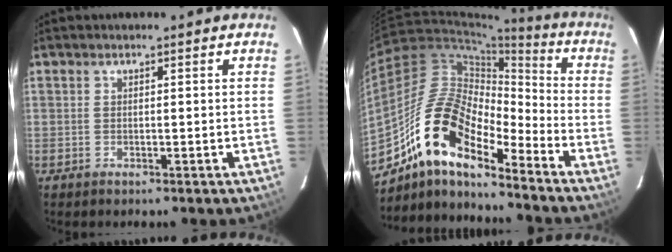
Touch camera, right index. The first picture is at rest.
{"total": 16.2, "force": [-11.4, 5.4, 10.1], "torque": [-0.180, 0.001, -0.229]}